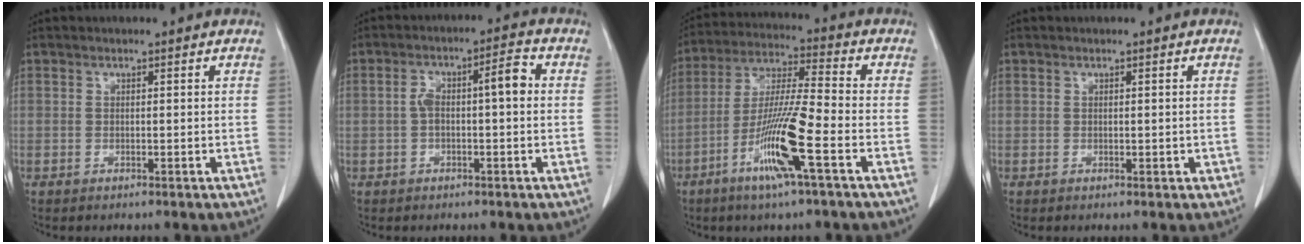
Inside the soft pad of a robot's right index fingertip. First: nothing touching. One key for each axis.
{"total": 6.1, "fx": 0.2, "fy": 1.5, "fz": 5.9, "tx": -0.109, "ty": 0.032, "tz": 0.004}
{"total": 12.8, "fx": -5.4, "fy": -0.2, "fz": 11.6, "tx": -0.231, "ty": -0.012, "tz": -0.107}
{"total": 1.0, "fx": 0.0, "fy": 0.6, "fz": 0.8, "tx": -0.012, "ty": 0.001, "tz": 0.003}